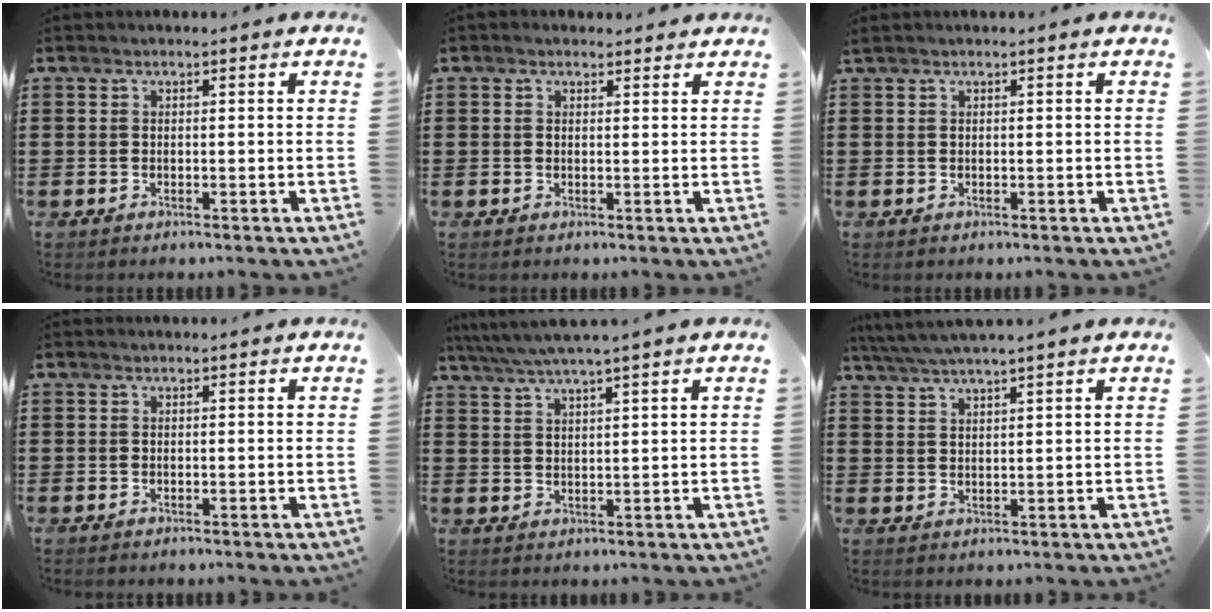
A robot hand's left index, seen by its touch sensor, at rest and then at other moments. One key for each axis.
{"total": 0.9, "fx": 0.8, "fy": 0.5, "fz": 0.1, "tx": -0.004, "ty": 0.004, "tz": 0.015}
{"total": 0.0}
{"total": 0.0}
{"total": 3.7, "fx": 3.1, "fy": -0.5, "fz": 2.0, "tx": -0.047, "ty": -0.008, "tz": 0.054}
{"total": 3.5, "fx": 3.0, "fy": -0.5, "fz": 1.6, "tx": -0.039, "ty": -0.005, "tz": 0.055}